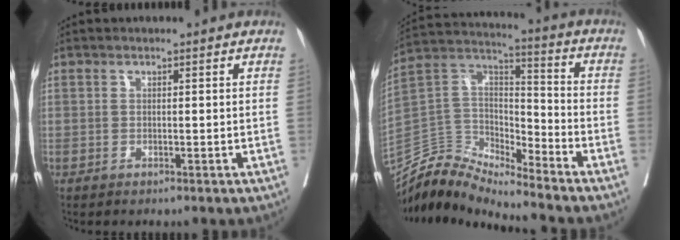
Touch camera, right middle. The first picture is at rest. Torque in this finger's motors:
{"motor_torque": [-0.14, -0.02, -0.04, -0.01]}